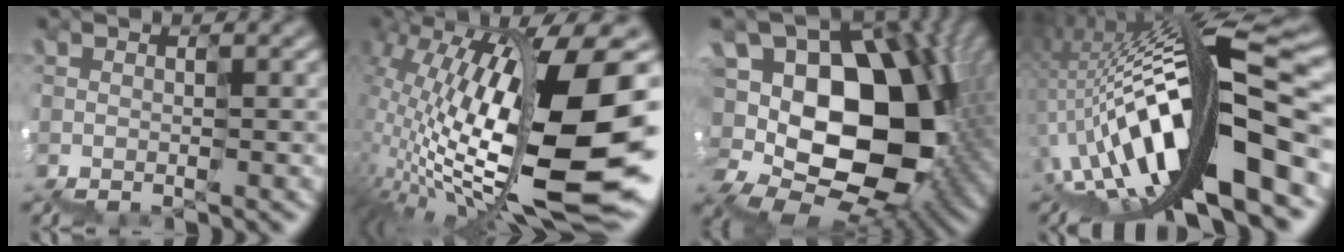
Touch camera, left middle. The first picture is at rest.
{"total": 14.4, "force": [0.4, 4.9, 13.6], "torque": [-0.249, 0.027, 0.007]}
{"total": 14.0, "force": [0.5, 10.1, 9.6], "torque": [-0.156, 0.043, -0.006]}
{"total": 14.2, "force": [-3.8, 3.9, 13.2], "torque": [-0.246, 0.045, -0.074]}